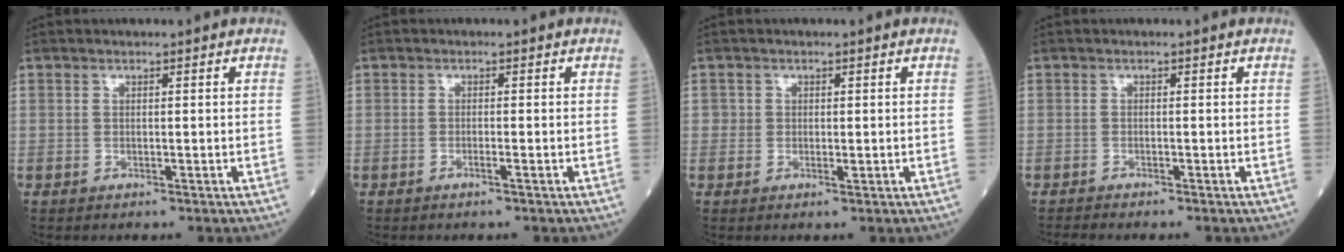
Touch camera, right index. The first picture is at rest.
{"total": 0.8, "force": [-0.4, -0.2, 0.6], "torque": [-0.015, 0.001, -0.005]}
{"total": 1.0, "force": [0.1, 0.8, 0.6], "torque": [-0.007, 0.001, 0.002]}
{"total": 2.5, "force": [-2.3, -0.3, 1.0], "torque": [-0.011, -0.003, -0.036]}